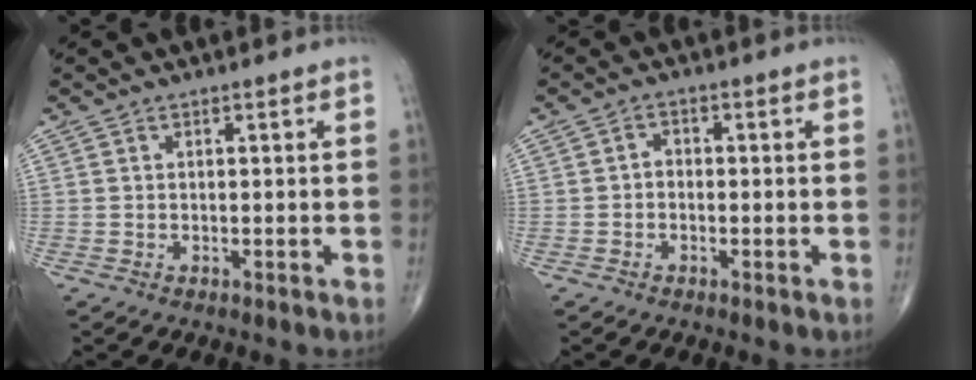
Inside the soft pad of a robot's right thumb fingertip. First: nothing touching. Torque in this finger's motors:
{"motor_torque": [-0.33, 0.25, 0.20, 0.05, 0.00]}